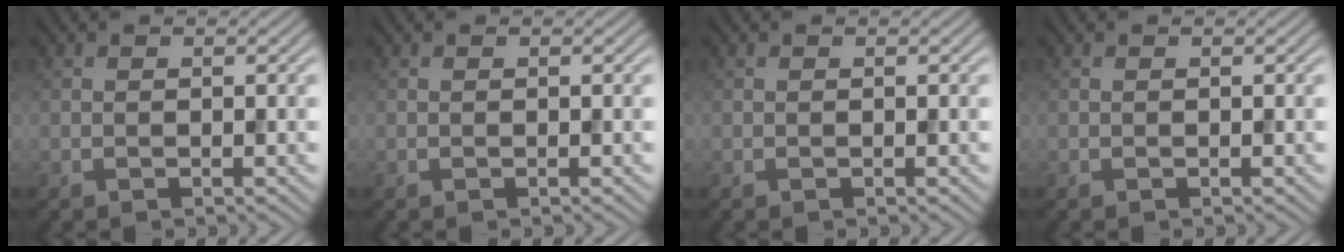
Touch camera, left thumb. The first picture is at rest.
{"total": 0.0}
{"total": 0.0}
{"total": 0.0}